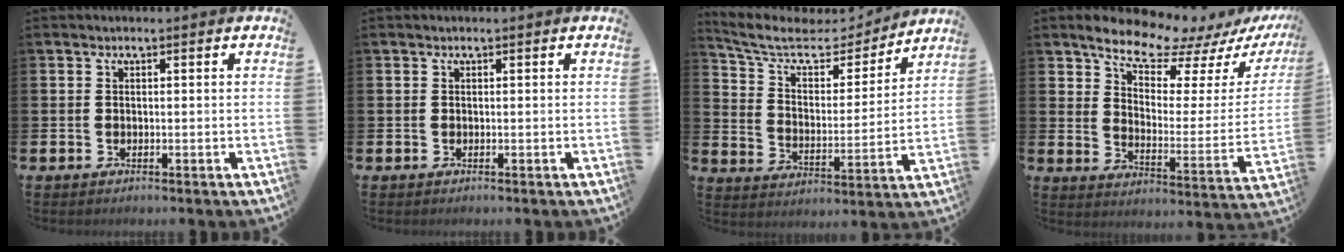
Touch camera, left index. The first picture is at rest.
{"total": 0.0}
{"total": 8.0, "force": [6.5, 3.4, 3.2], "torque": [-0.088, -0.042, 0.105]}
{"total": 10.8, "force": [10.0, 2.7, 3.3], "torque": [-0.090, -0.081, 0.171]}